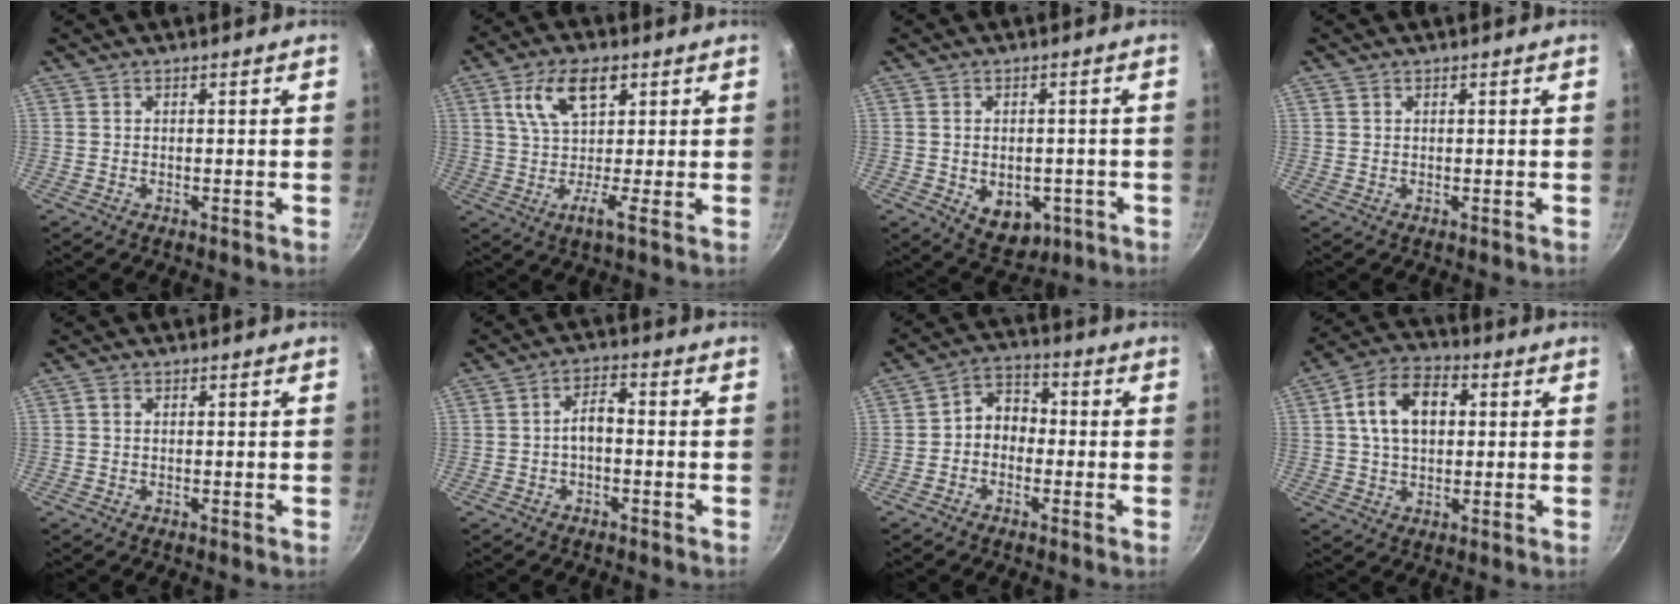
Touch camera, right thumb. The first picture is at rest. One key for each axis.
{"total": 9.6, "fx": 3.1, "fy": 4.3, "fz": 8.0, "tx": -0.136, "ty": 0.008, "tz": 0.041}
{"total": 8.1, "fx": -2.3, "fy": 5.6, "fz": 5.4, "tx": -0.051, "ty": -0.001, "tz": -0.018}
{"total": 0.6, "fx": 0.3, "fy": 0.5, "fz": 0.2, "tx": -0.005, "ty": 0.000, "tz": 0.005}
{"total": 0.9, "fx": 0.2, "fy": 0.6, "fz": 0.6, "tx": -0.012, "ty": 0.004, "tz": 0.001}
{"total": 4.1, "fx": -1.0, "fy": 2.0, "fz": 3.4, "tx": -0.054, "ty": 0.027, "tz": -0.021}
{"total": 6.0, "fx": -1.2, "fy": 4.8, "fz": 3.5, "tx": -0.026, "ty": 0.029, "tz": -0.036}
{"total": 11.8, "fx": 2.2, "fy": 7.8, "fz": 8.6, "tx": -0.127, "ty": 0.020, "tz": 0.025}